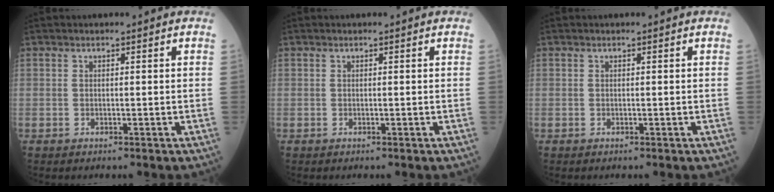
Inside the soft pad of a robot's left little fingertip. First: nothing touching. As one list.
[{"total": 0.0}, {"total": 0.0}]